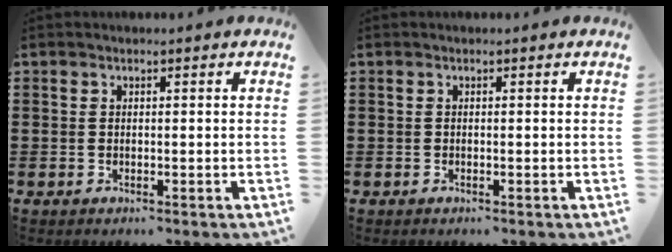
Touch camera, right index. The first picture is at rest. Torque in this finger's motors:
{"motor_torque": [-0.11, 0.33, 0.00, 0.00]}